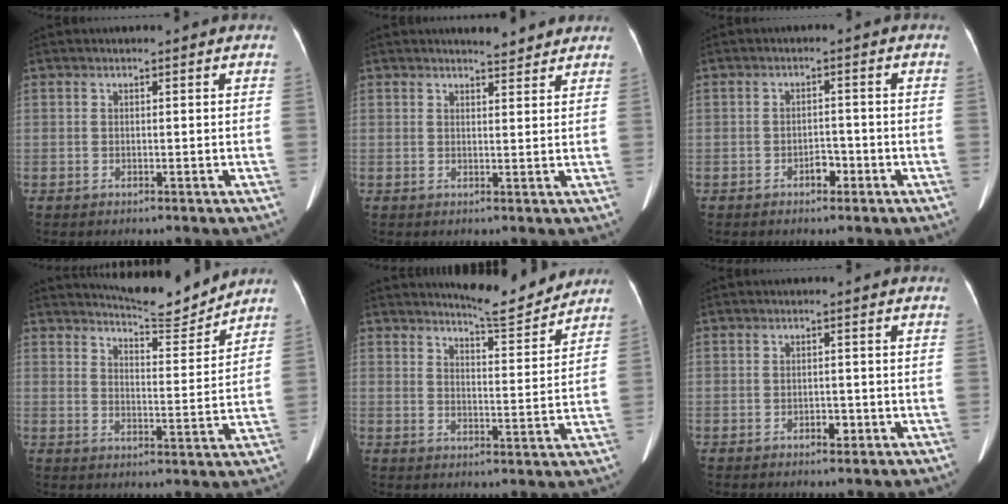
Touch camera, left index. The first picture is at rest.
{"total": 3.3, "force": [3.2, 0.6, 0.8], "torque": [-0.016, 0.002, 0.039]}
{"total": 2.3, "force": [-1.4, 1.2, 1.3], "torque": [-0.018, 0.005, -0.023]}
{"total": 8.5, "force": [8.5, 0.0, 1.2], "torque": [-0.030, -0.014, 0.123]}
{"total": 7.8, "force": [7.7, 0.2, 1.6], "torque": [-0.033, -0.016, 0.106]}
{"total": 1.6, "force": [-0.9, 0.9, 1.0], "torque": [-0.015, 0.002, -0.010]}